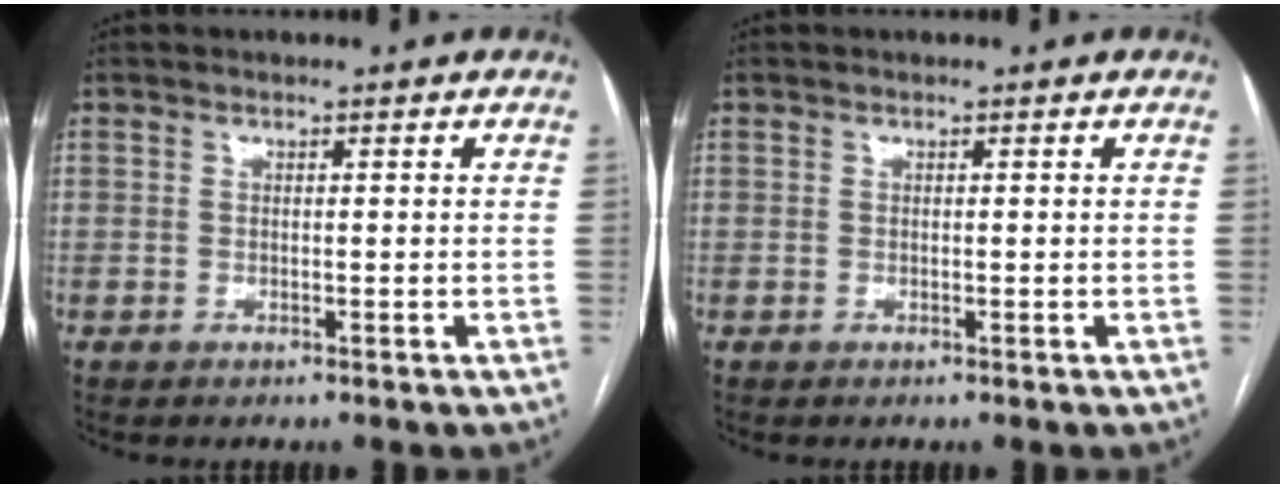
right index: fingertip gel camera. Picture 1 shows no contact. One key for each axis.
{"total": 0.0}